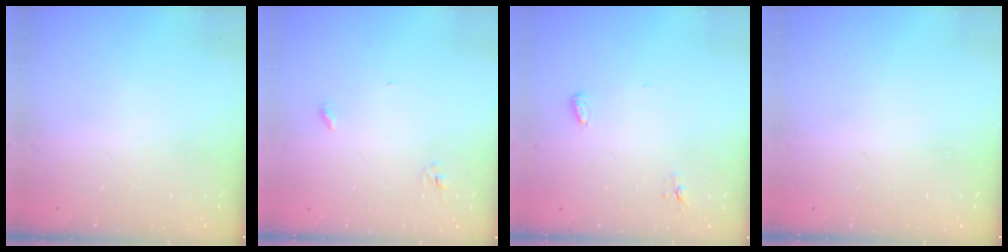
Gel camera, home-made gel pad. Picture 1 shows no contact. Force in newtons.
{"total": 2.8, "press": 2.8, "slide": 0.2}
{"total": 3.6, "press": 3.5, "slide": 0.9}
{"total": 0.0}